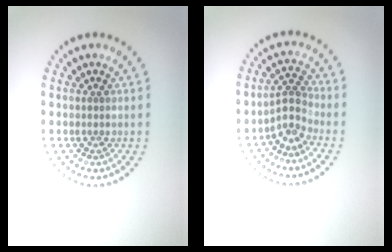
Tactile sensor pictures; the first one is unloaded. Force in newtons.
{"total": 2.5, "press": 1.8, "slide": 1.8}